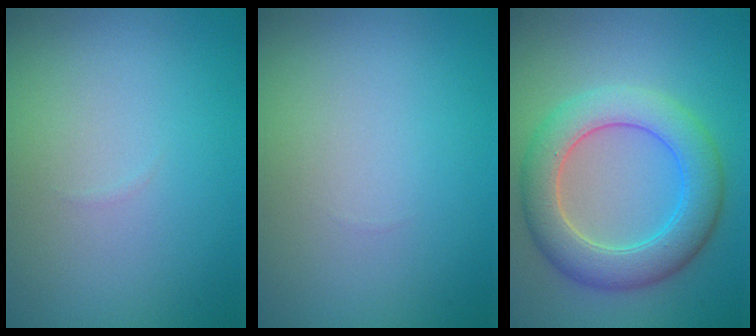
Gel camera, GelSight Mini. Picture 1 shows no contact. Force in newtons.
{"total": 0.0}
{"total": 6.3, "press": 6.3, "slide": 0.0}